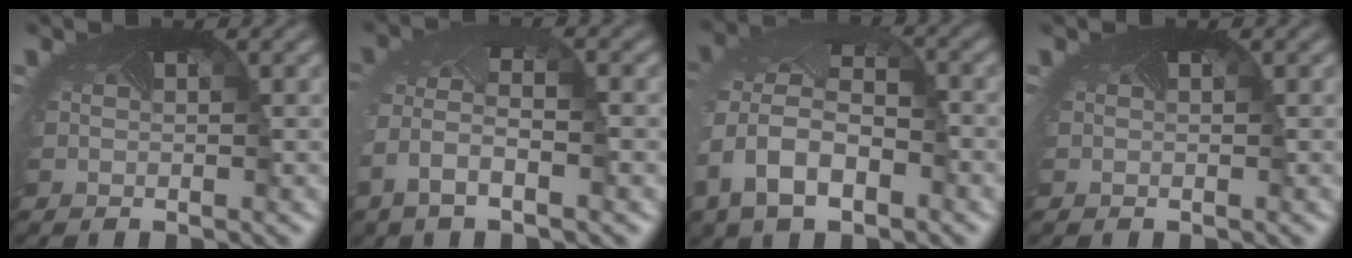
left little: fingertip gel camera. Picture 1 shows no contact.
{"total": 5.9, "force": [-1.9, 2.9, 4.8], "torque": [-0.122, -0.011, -0.039]}
{"total": 10.4, "force": [-2.8, 7.0, 7.2], "torque": [-0.149, -0.016, -0.040]}
{"total": 0.0}